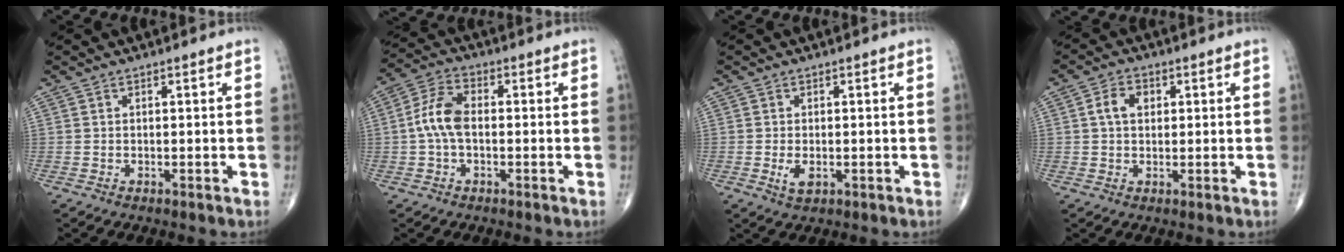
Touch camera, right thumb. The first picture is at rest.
{"total": 7.4, "force": [-0.5, 4.1, 6.1], "torque": [-0.129, 0.022, -0.017]}
{"total": 2.7, "force": [-0.6, 1.5, 2.2], "torque": [-0.042, -0.005, -0.009]}
{"total": 4.4, "force": [0.9, 3.1, 2.9], "torque": [-0.050, 0.008, 0.013]}